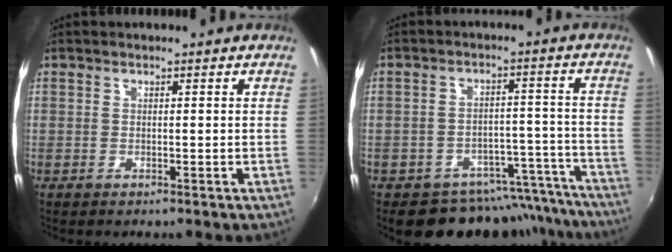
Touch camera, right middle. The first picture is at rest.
{"total": 13.6, "force": [-12.0, 5.9, 2.3], "torque": [-0.026, 0.045, -0.142]}